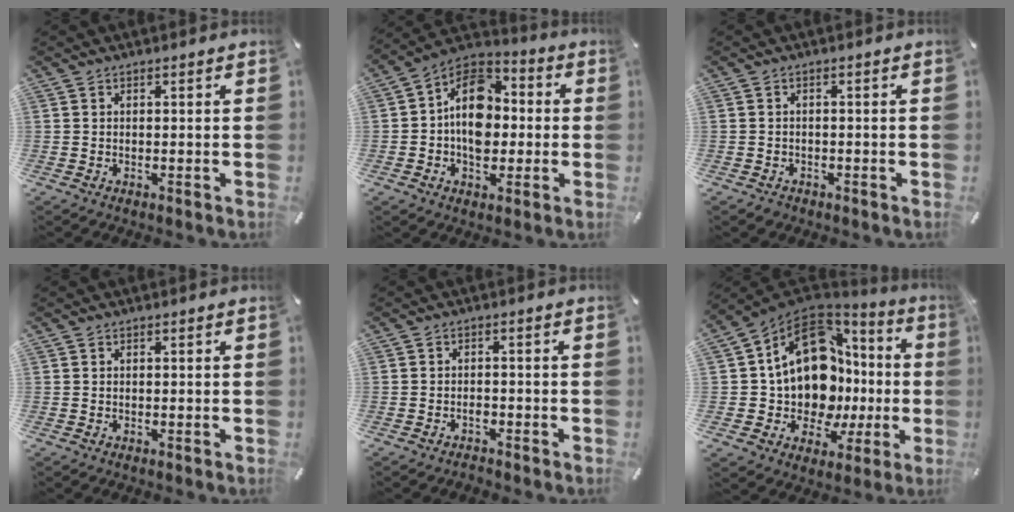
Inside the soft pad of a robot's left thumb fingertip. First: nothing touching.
{"total": 13.4, "force": [-1.2, 10.3, 8.6], "torque": [-0.135, 0.011, -0.023]}
{"total": 1.3, "force": [-0.9, 0.9, 0.3], "torque": [-0.007, 0.005, -0.022]}
{"total": 0.0}
{"total": 1.9, "force": [-1.3, 1.1, 0.9], "torque": [-0.020, 0.004, -0.027]}
{"total": 19.0, "force": [3.4, 14.3, 12.1], "torque": [-0.229, -0.049, 0.073]}